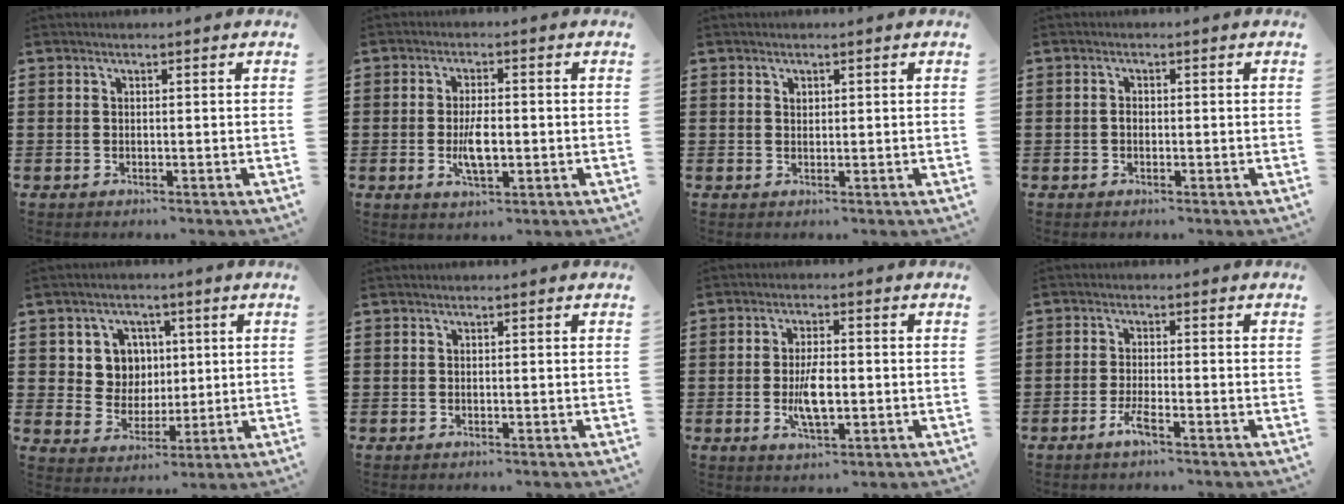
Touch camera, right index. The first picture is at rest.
{"total": 5.1, "force": [-0.9, 1.9, 4.7], "torque": [-0.095, -0.002, -0.018]}
{"total": 0.7, "force": [0.4, 0.5, 0.2], "torque": [-0.006, 0.001, 0.008]}
{"total": 1.1, "force": [-0.3, 0.7, 0.8], "torque": [-0.018, 0.000, -0.006]}
{"total": 6.6, "force": [2.0, 6.0, 1.9], "torque": [-0.061, 0.011, 0.036]}
{"total": 0.0}
{"total": 6.0, "force": [-0.9, 2.3, 5.4], "torque": [-0.108, -0.002, -0.019]}
{"total": 2.9, "force": [-1.9, 0.5, 2.2], "torque": [-0.059, -0.007, -0.040]}